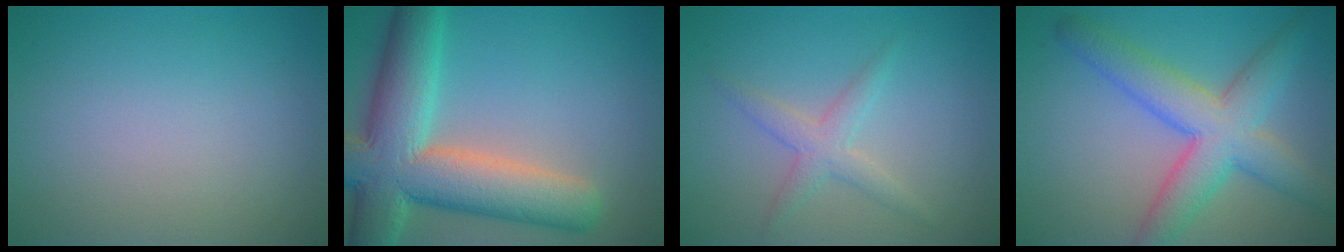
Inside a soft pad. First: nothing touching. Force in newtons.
{"total": 11.8, "press": 11.7, "slide": 0.8}
{"total": 2.3, "press": 2.3, "slide": 0.1}
{"total": 7.0, "press": 7.0, "slide": 0.1}